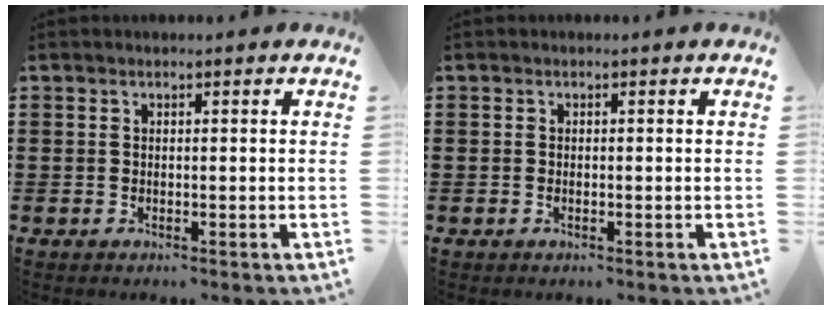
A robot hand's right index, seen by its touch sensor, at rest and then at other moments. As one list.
[{"total": 0.0}]